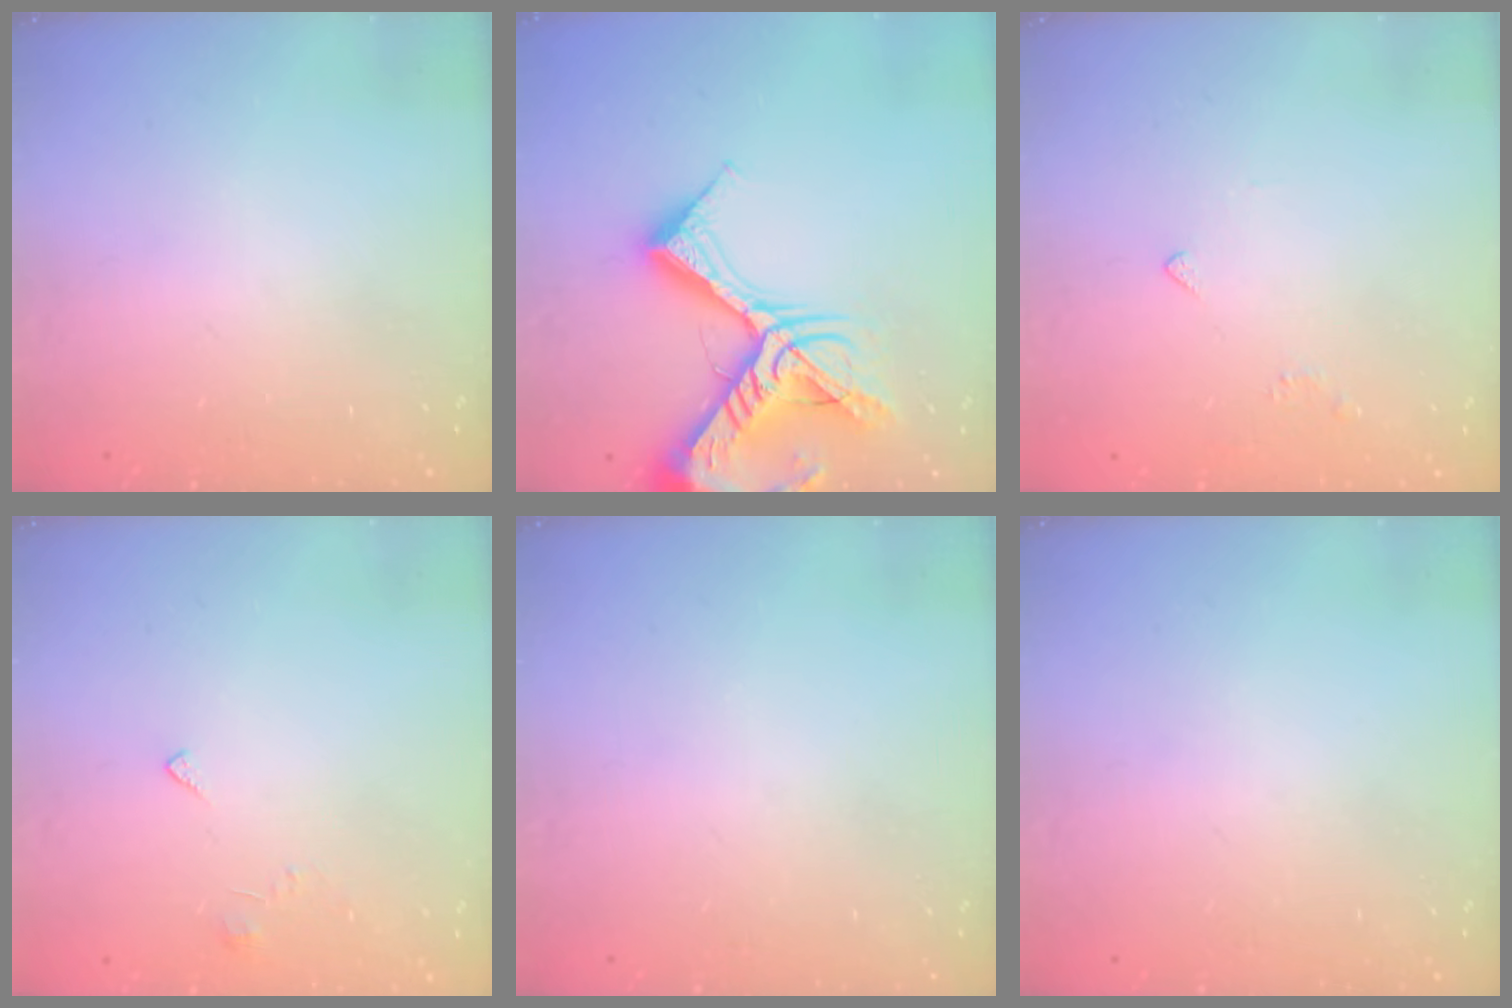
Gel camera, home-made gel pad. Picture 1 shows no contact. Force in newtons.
{"total": 20.7, "press": 20.5, "slide": 2.4}
{"total": 2.0, "press": 1.9, "slide": 0.5}
{"total": 2.0, "press": 2.0, "slide": 0.4}
{"total": 0.0}
{"total": 0.0}